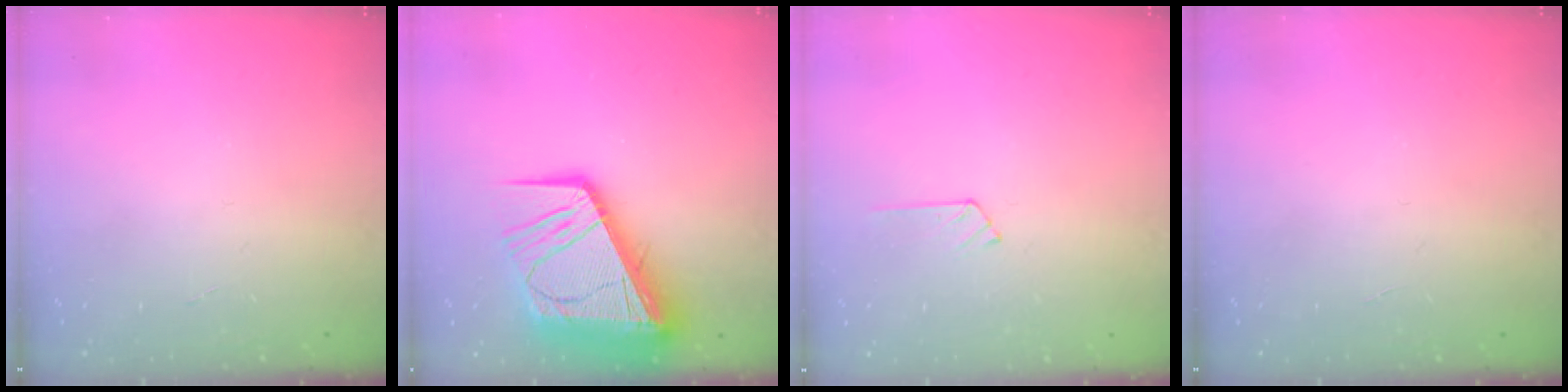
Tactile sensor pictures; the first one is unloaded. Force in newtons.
{"total": 22.6, "press": 22.4, "slide": 2.8}
{"total": 5.1, "press": 5.1, "slide": 0.4}
{"total": 0.0}